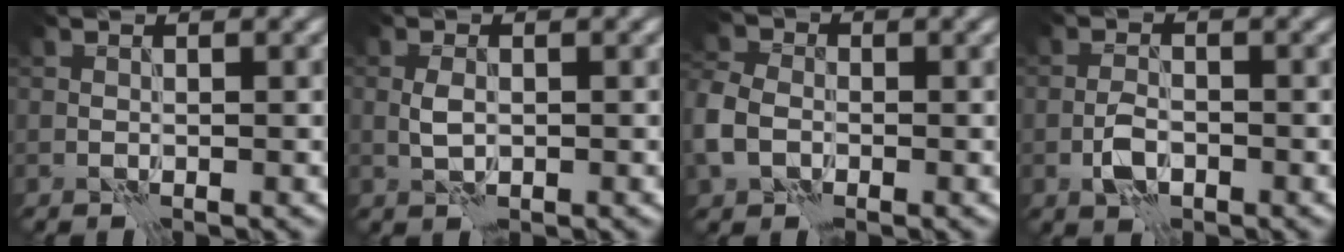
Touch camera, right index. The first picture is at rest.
{"total": 1.4, "force": [0.0, 0.8, 1.2], "torque": [-0.029, 0.000, -0.002]}
{"total": 5.3, "force": [-1.6, 4.1, 3.1], "torque": [-0.094, -0.006, -0.042]}
{"total": 2.6, "force": [-1.1, 1.4, 1.9], "torque": [-0.035, 0.003, -0.026]}